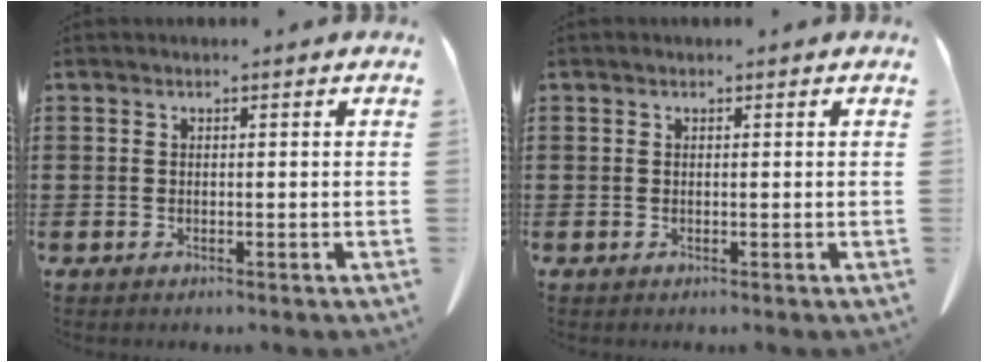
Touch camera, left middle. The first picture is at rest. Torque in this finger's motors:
{"motor_torque": [-0.02, 0.03, 0.00, 0.01]}